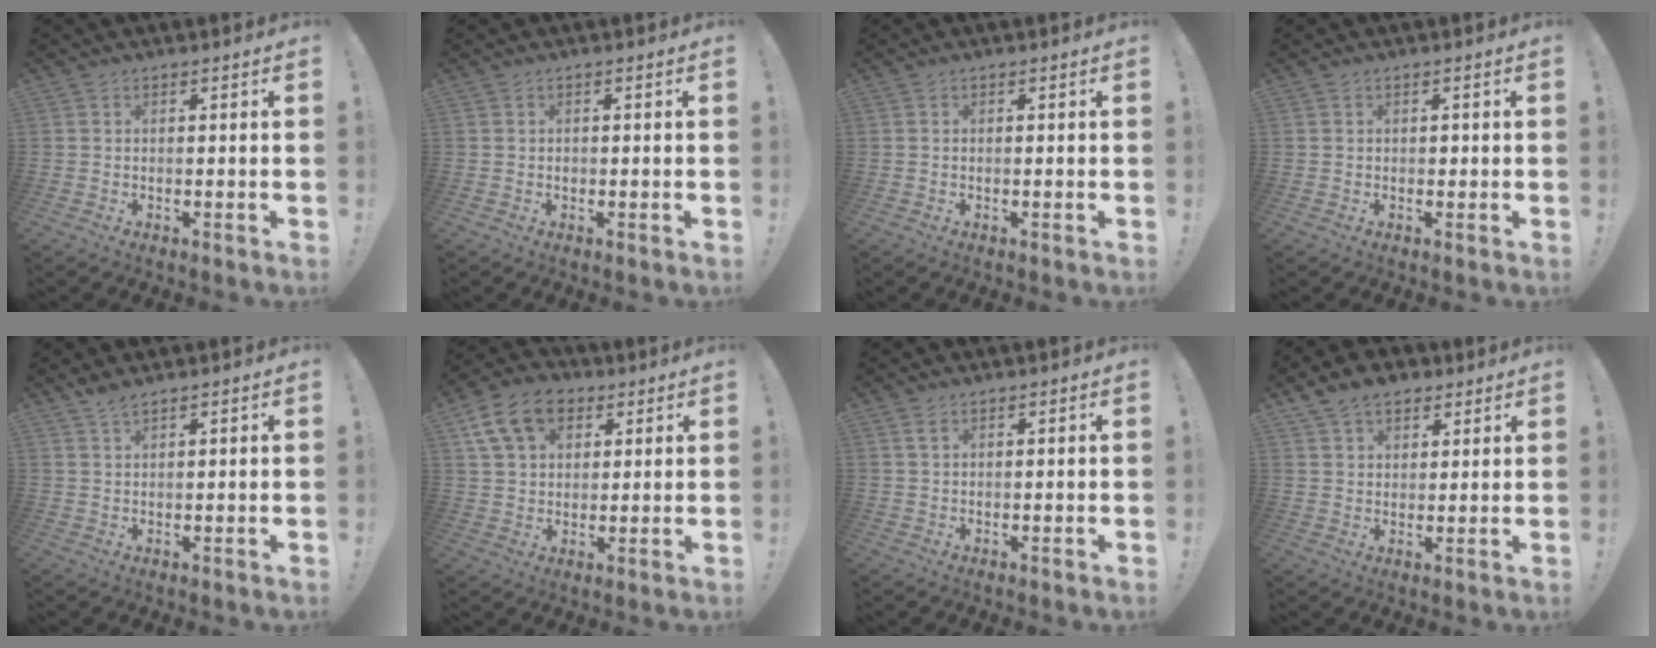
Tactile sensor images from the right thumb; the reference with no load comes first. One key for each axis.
{"total": 0.6, "fx": -0.2, "fy": 0.6, "fz": 0.1, "tx": -0.003, "ty": 0.003, "tz": -0.004}
{"total": 0.0}
{"total": 0.8, "fx": -0.2, "fy": 0.7, "fz": 0.4, "tx": -0.010, "ty": 0.005, "tz": -0.004}
{"total": 2.6, "fx": 2.1, "fy": 0.6, "fz": 1.4, "tx": -0.027, "ty": -0.009, "tz": 0.036}
{"total": 14.3, "fx": 6.5, "fy": 10.1, "fz": 7.7, "tx": -0.123, "ty": -0.018, "tz": 0.128}
{"total": 1.8, "fx": 1.0, "fy": 0.8, "fz": 1.2, "tx": -0.019, "ty": -0.001, "tz": 0.017}
{"total": 8.0, "fx": 5.3, "fy": 5.2, "fz": 2.8, "tx": -0.045, "ty": -0.020, "tz": 0.101}